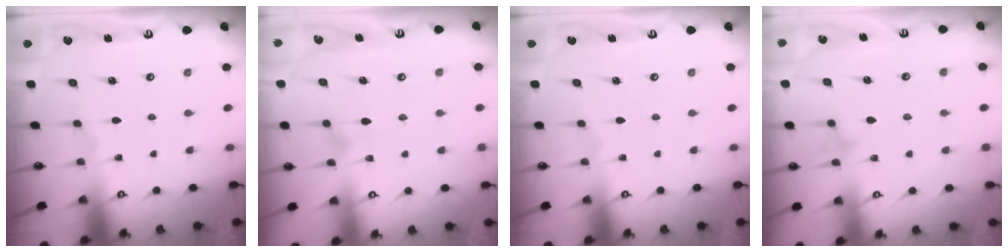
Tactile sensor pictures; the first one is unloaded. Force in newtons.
{"total": 9.1, "press": 9.1, "slide": 0.3}
{"total": 0.0}
{"total": 6.7, "press": 6.7, "slide": 0.6}